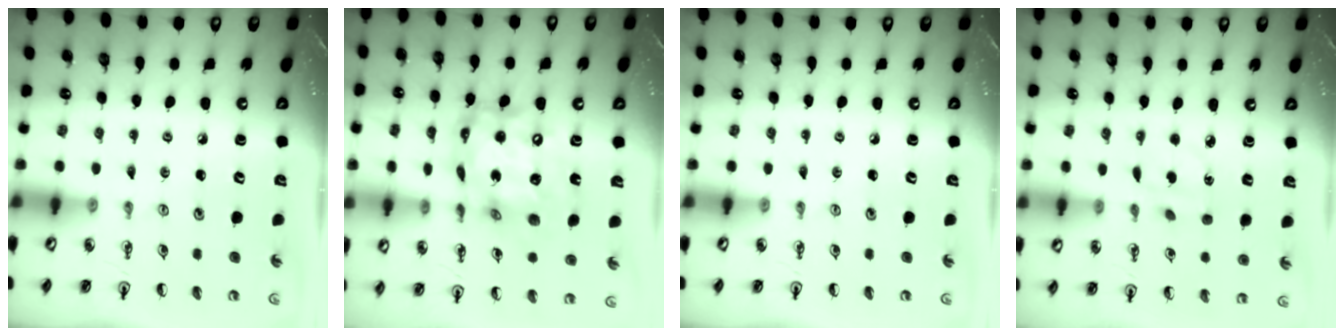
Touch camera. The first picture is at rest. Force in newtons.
{"total": 17.9, "press": 17.9, "slide": 1.4}
{"total": 0.0}
{"total": 3.5, "press": 3.4, "slide": 0.8}